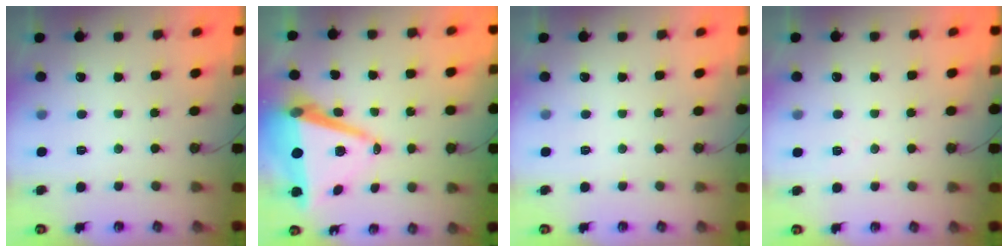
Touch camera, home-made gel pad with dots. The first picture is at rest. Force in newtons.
{"total": 13.0, "press": 12.3, "slide": 4.1}
{"total": 0.0}
{"total": 4.5, "press": 3.2, "slide": 3.2}